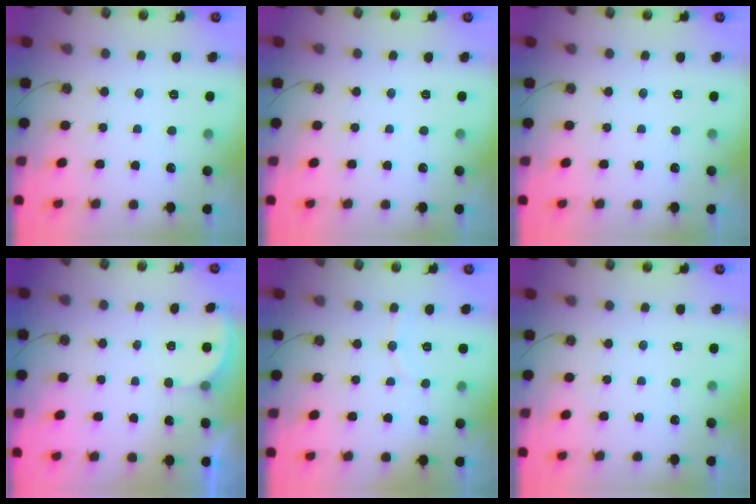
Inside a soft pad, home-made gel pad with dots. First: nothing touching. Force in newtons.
{"total": 0.0}
{"total": 0.0}
{"total": 1.4, "press": 1.3, "slide": 0.5}
{"total": 6.0, "press": 5.9, "slide": 1.1}
{"total": 0.0}